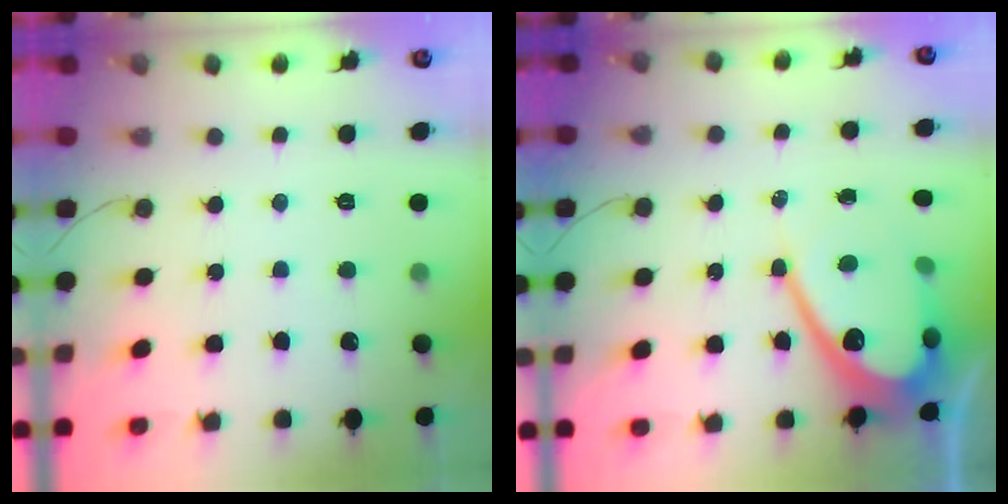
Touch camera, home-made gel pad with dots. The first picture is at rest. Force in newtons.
{"total": 14.0, "press": 14.0, "slide": 0.9}